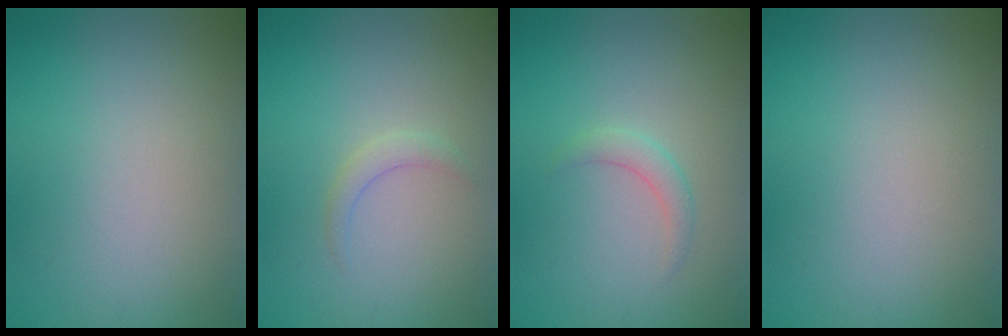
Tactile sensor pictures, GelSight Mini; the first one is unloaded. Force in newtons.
{"total": 1.2, "press": 1.2, "slide": 0.1}
{"total": 1.5, "press": 1.5, "slide": 0.0}
{"total": 0.0}